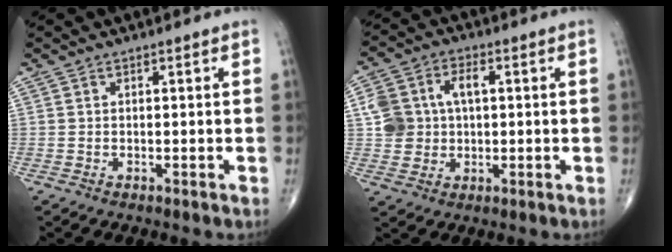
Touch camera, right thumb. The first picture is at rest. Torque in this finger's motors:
{"motor_torque": [0.93, 1.42, 0.74, 0.10, 0.06]}